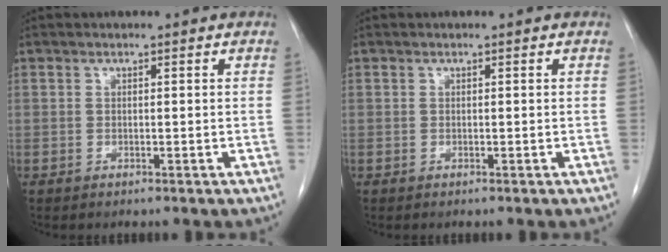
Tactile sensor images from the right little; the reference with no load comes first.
{"total": 0.0}